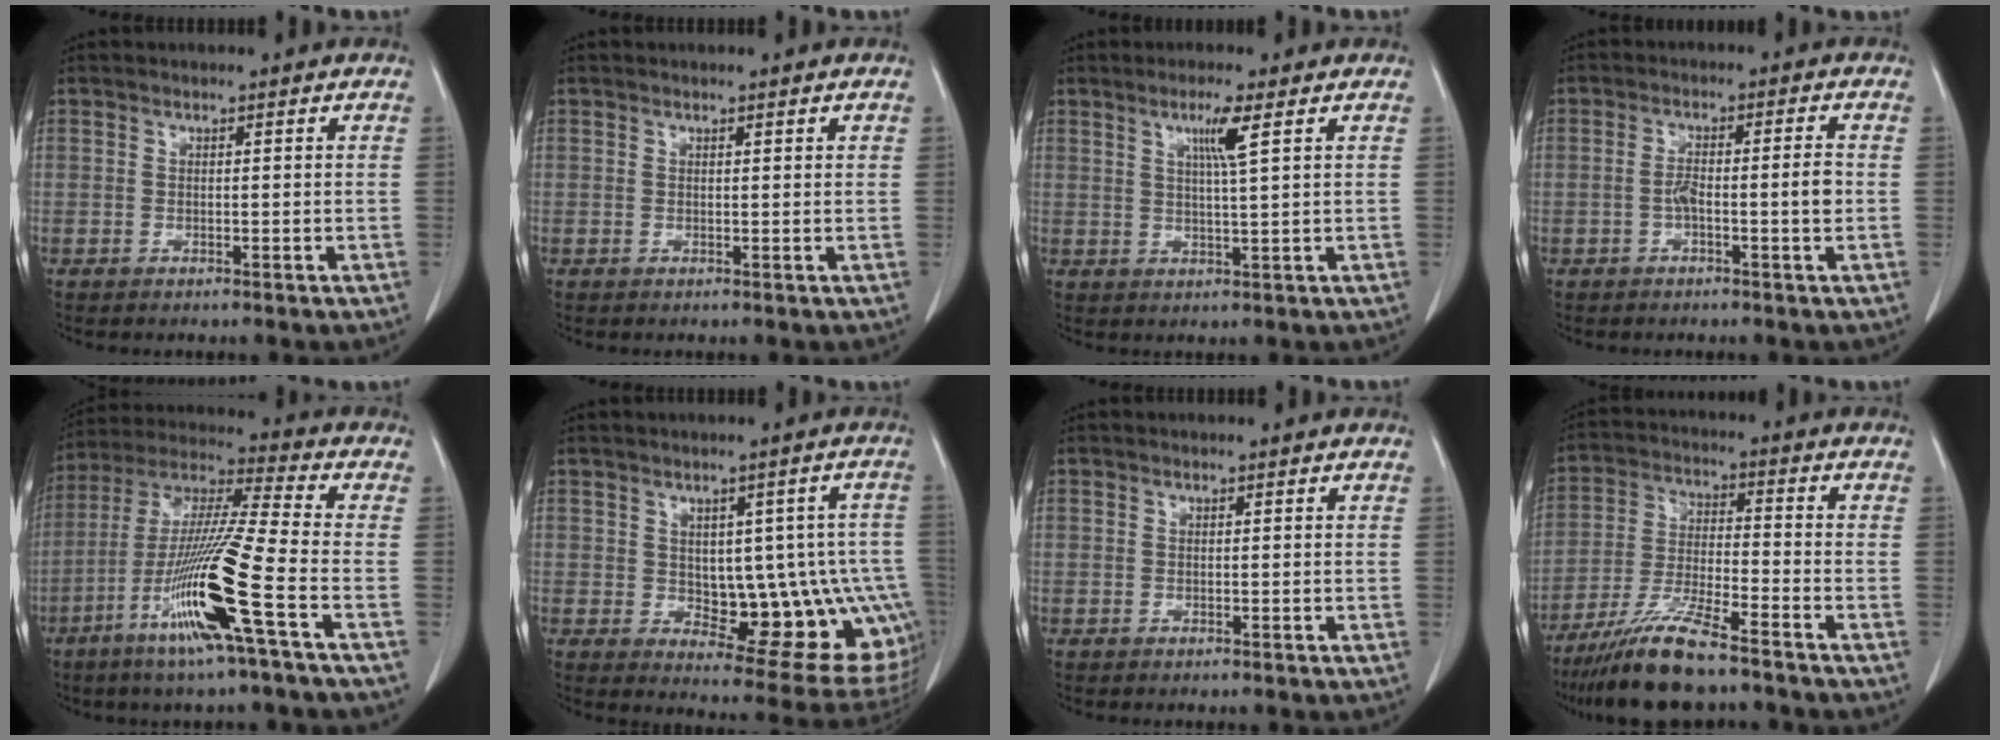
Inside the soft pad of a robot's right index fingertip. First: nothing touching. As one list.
[{"total": 0.5, "force": [0.4, 0.1, 0.4], "torque": [-0.006, 0.000, 0.006]}, {"total": 4.4, "force": [1.9, -0.7, 3.9], "torque": [-0.071, -0.005, 0.035]}, {"total": 4.7, "force": [-1.1, 0.4, 4.5], "torque": [-0.082, 0.010, -0.017]}, {"total": 16.7, "force": [-6.8, -1.0, 15.3], "torque": [-0.309, -0.022, -0.133]}, {"total": 15.0, "force": [-1.3, 6.1, 13.6], "torque": [-0.122, 0.016, 0.006]}, {"total": 0.0}, {"total": 11.0, "force": [-8.6, 0.9, 6.7], "torque": [-0.133, -0.028, -0.162]}]